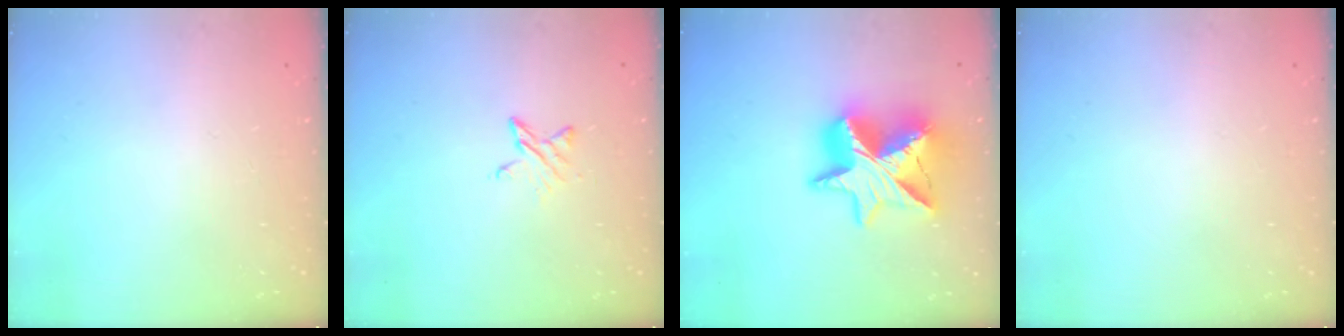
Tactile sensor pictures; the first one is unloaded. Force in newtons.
{"total": 5.1, "press": 5.1, "slide": 0.5}
{"total": 20.4, "press": 20.4, "slide": 1.7}
{"total": 0.0}